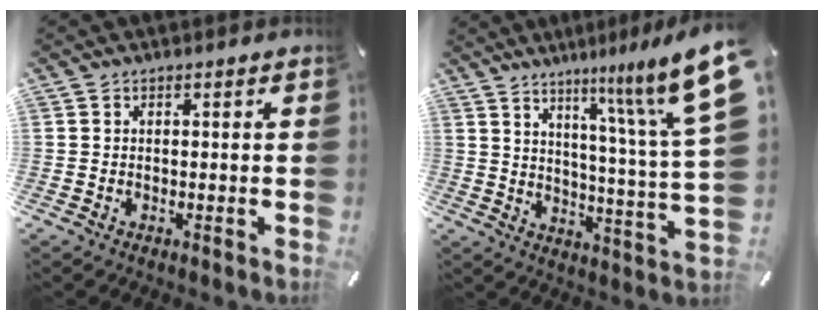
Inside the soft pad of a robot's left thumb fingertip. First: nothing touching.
{"total": 16.7, "force": [9.8, 1.7, 13.4], "torque": [-0.200, -0.075, 0.148]}